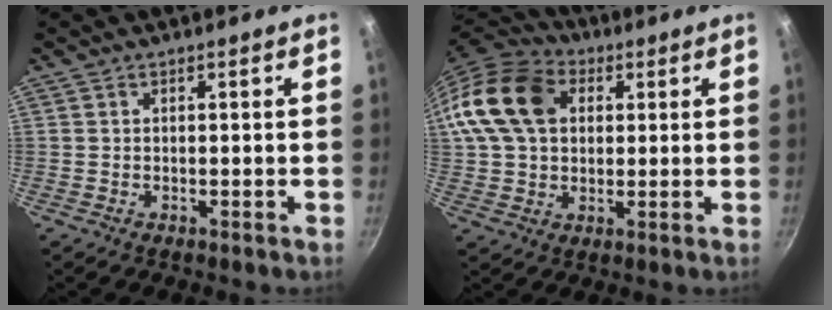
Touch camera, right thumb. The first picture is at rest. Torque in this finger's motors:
{"motor_torque": [0.46, 0.90, 0.55, -0.47, 0.18]}